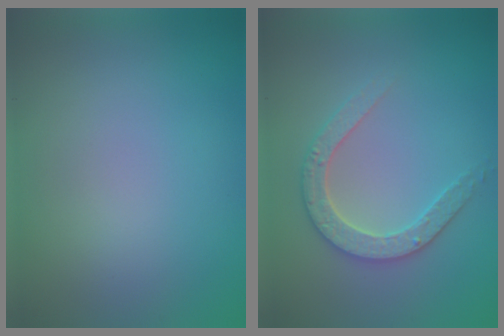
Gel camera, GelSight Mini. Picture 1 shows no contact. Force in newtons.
{"total": 2.9, "press": 2.9, "slide": 0.5}